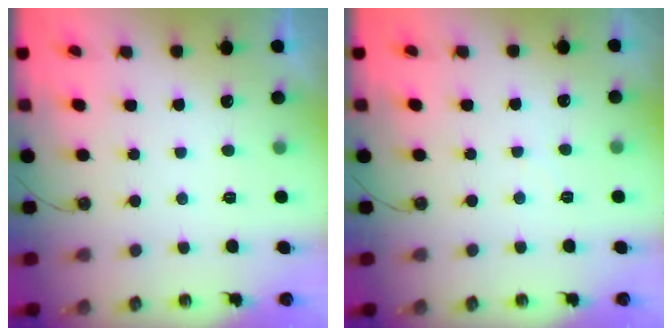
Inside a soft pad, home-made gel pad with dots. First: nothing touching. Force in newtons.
{"total": 2.8, "press": 2.8, "slide": 0.5}